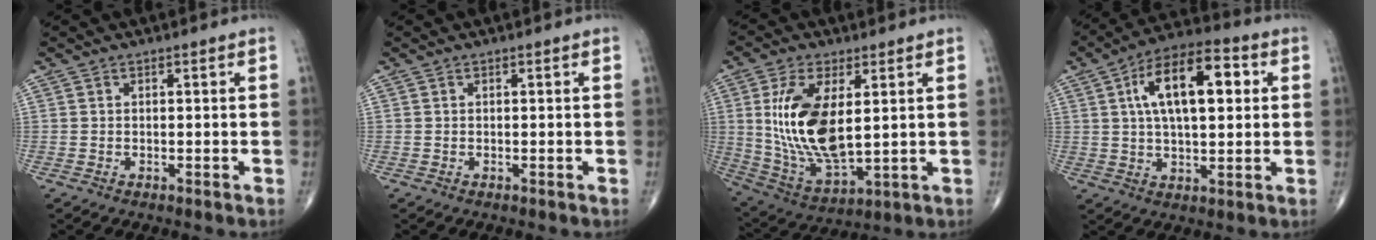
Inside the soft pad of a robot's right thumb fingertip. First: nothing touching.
{"total": 0.0}
{"total": 16.7, "force": [2.9, 7.8, 14.5], "torque": [-0.282, -0.022, 0.069]}
{"total": 15.9, "force": [3.8, 7.3, 13.6], "torque": [-0.211, 0.016, 0.058]}